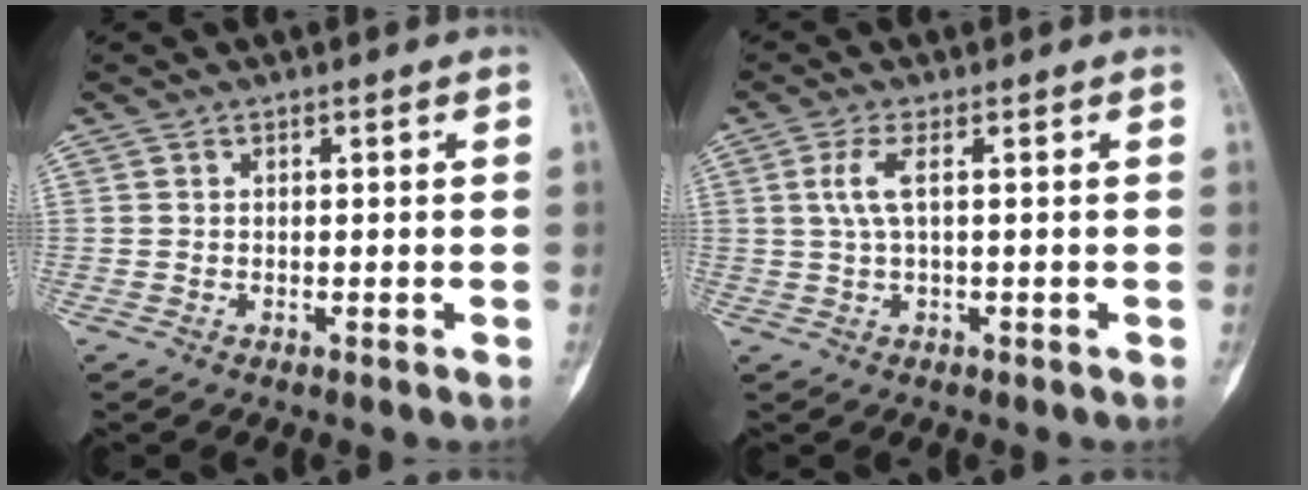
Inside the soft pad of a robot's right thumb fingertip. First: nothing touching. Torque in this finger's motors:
{"motor_torque": [0.46, 0.13, 0.38, 0.36, 0.04]}